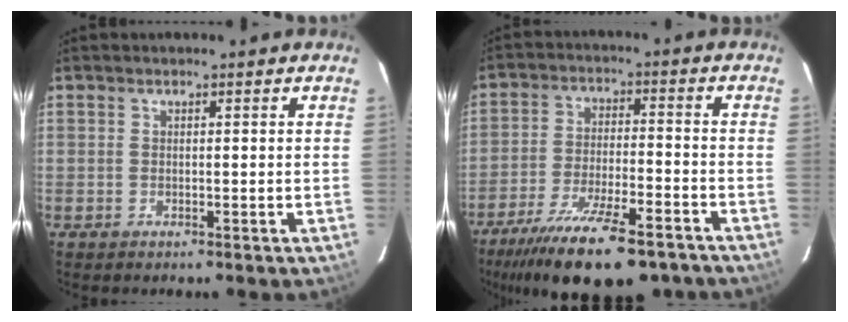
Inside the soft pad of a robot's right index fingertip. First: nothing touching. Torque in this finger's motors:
{"motor_torque": [1.27, -0.87, 0.91, 0.21]}